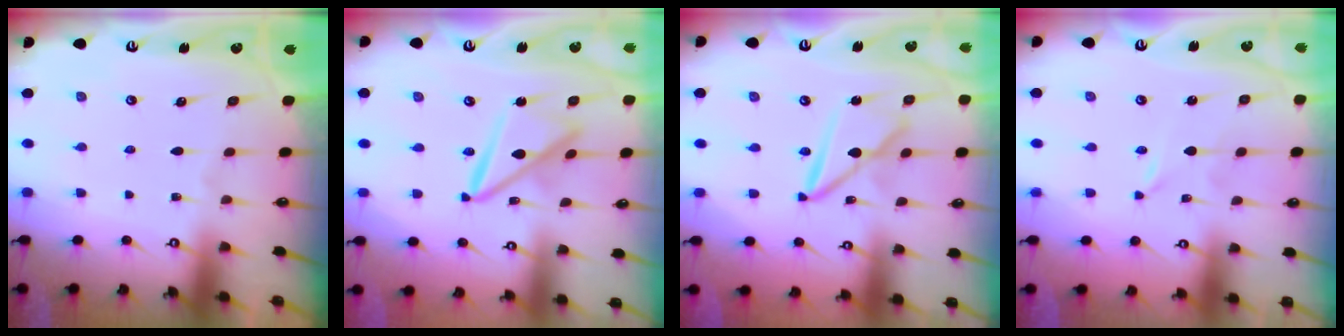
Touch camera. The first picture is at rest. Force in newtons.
{"total": 12.3, "press": 12.3, "slide": 1.2}
{"total": 9.7, "press": 9.6, "slide": 0.8}
{"total": 0.0}